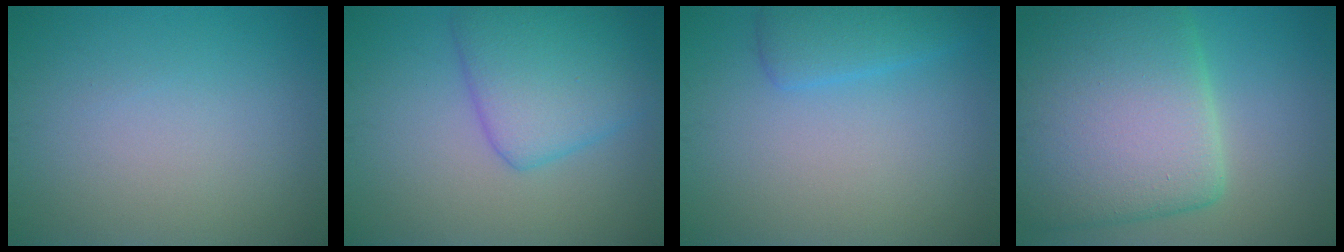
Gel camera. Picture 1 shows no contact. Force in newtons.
{"total": 5.8, "press": 5.8, "slide": 0.4}
{"total": 2.6, "press": 2.6, "slide": 0.2}
{"total": 12.6, "press": 12.6, "slide": 0.9}